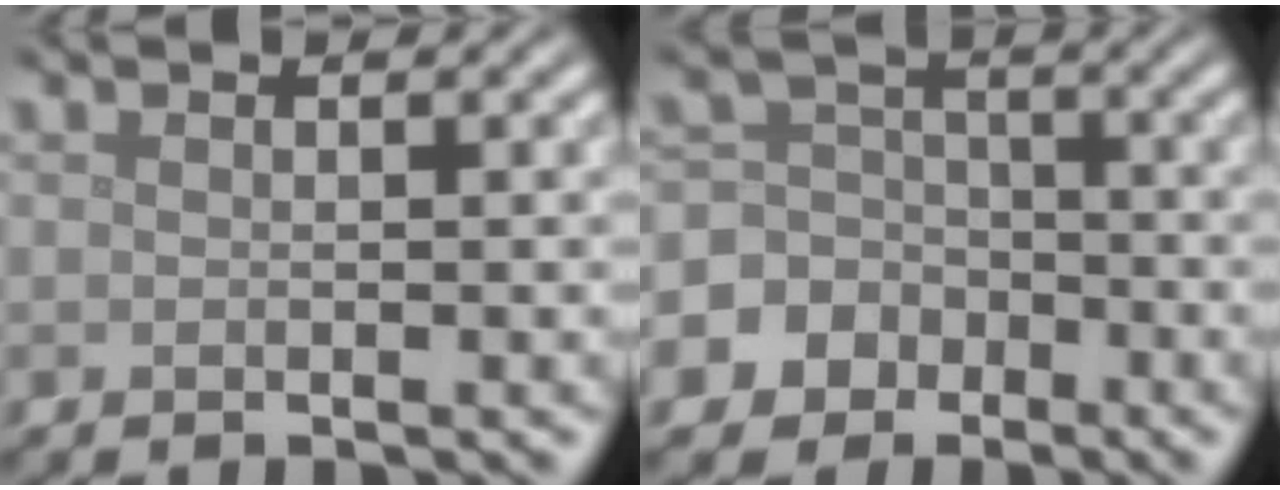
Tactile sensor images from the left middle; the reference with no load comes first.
{"total": 8.6, "force": [-3.5, 7.8, 1.3], "torque": [-0.040, 0.004, -0.089]}